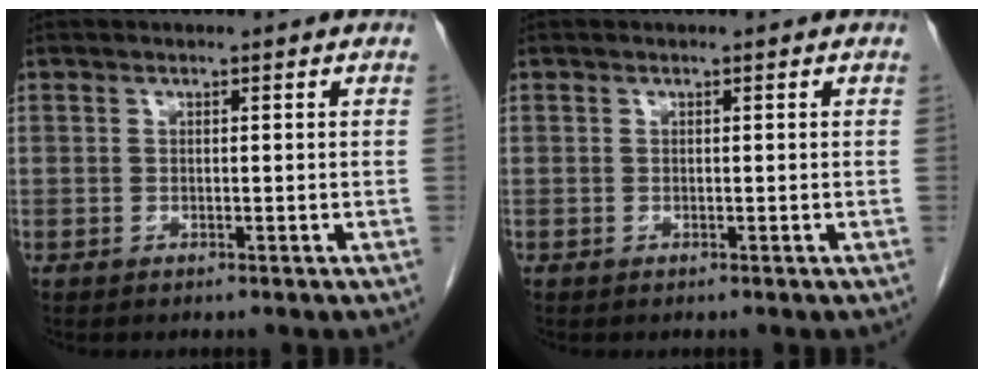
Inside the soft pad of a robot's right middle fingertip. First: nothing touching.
{"total": 0.0}